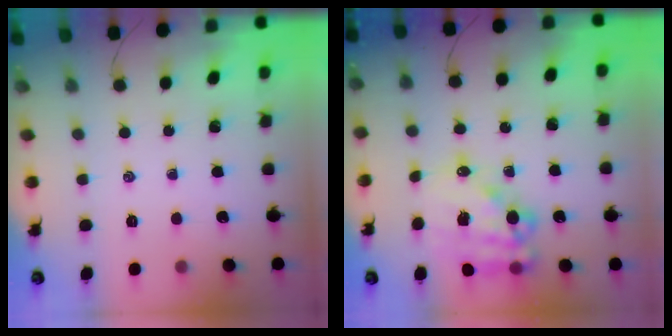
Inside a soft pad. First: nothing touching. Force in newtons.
{"total": 15.8, "press": 15.4, "slide": 3.4}